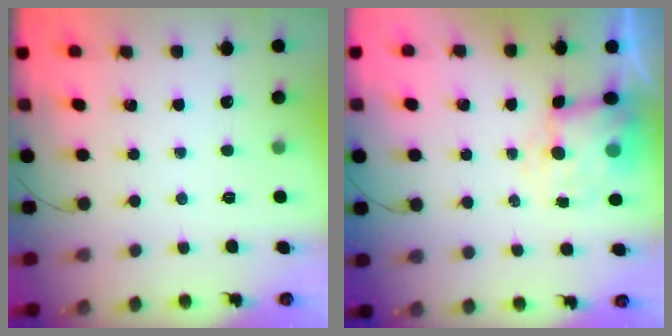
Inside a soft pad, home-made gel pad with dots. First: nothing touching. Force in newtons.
{"total": 7.3, "press": 7.2, "slide": 1.4}